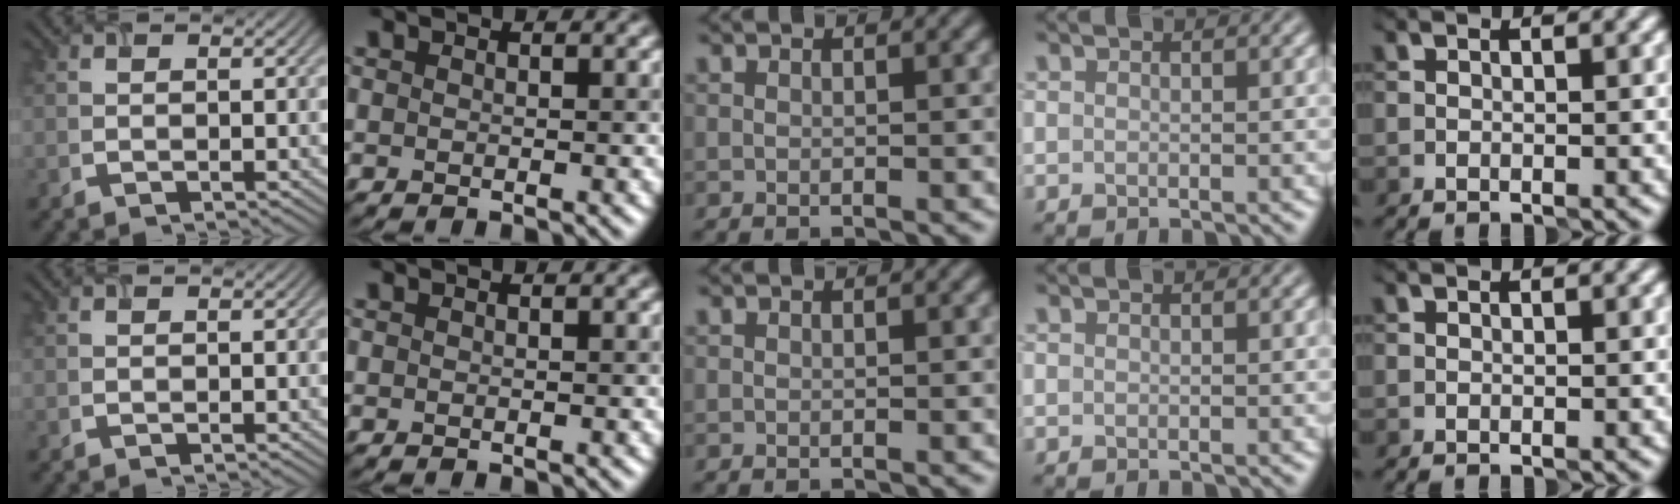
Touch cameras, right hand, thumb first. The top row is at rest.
{}